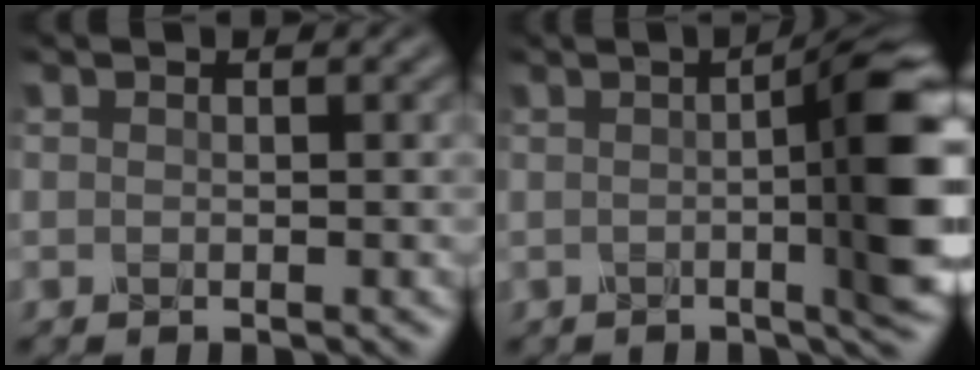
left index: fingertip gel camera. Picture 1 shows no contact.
{"total": 10.2, "force": [0.0, 2.2, 9.9], "torque": [-0.105, 0.007, 0.000]}